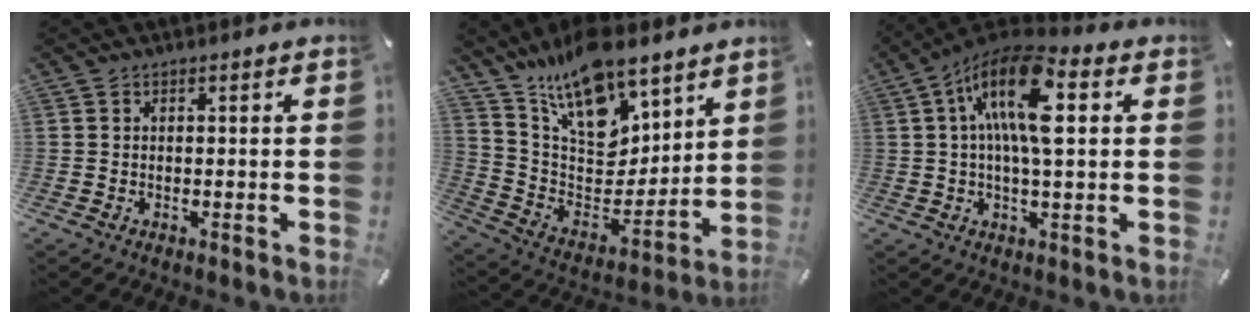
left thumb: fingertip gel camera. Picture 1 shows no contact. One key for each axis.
{"total": 17.8, "fx": 13.5, "fy": 8.5, "fz": 7.8, "tx": -0.148, "ty": -0.097, "tz": 0.247}
{"total": 15.9, "fx": 3.9, "fy": 6.3, "fz": 14.1, "tx": -0.260, "ty": -0.011, "tz": 0.062}